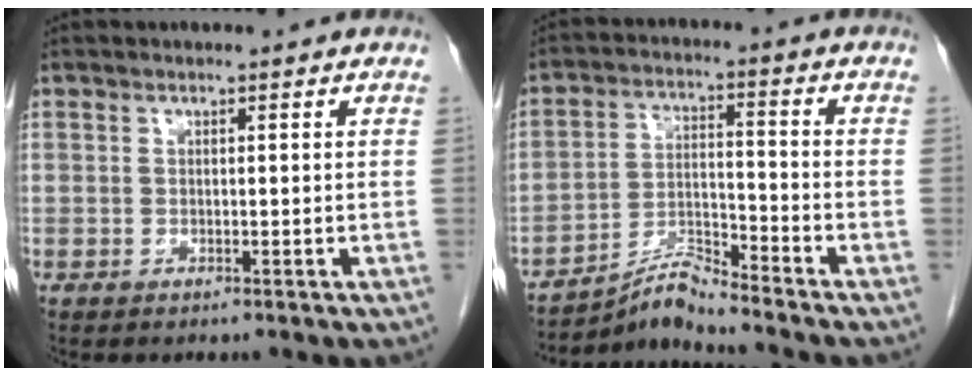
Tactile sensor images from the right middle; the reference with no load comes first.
{"total": 6.3, "force": [-6.1, -1.3, 1.2], "torque": [-0.033, -0.002, -0.110]}